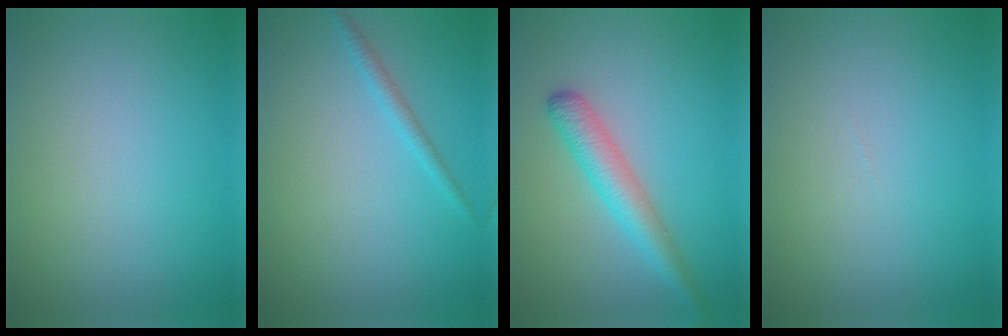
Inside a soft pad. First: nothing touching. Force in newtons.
{"total": 1.3, "press": 1.3, "slide": 0.0}
{"total": 3.5, "press": 3.5, "slide": 0.1}
{"total": 0.0}